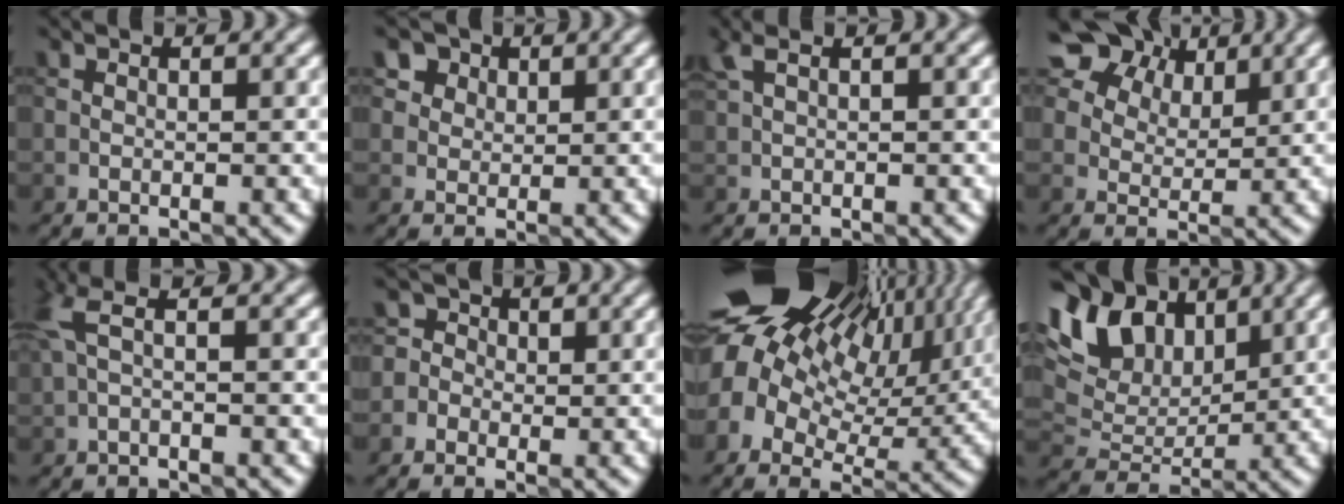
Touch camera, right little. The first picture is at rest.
{"total": 7.0, "force": [4.1, 4.9, 2.9], "torque": [-0.061, 0.008, 0.062]}
{"total": 1.8, "force": [1.3, 0.3, 1.2], "torque": [-0.036, 0.007, 0.028]}
{"total": 10.2, "force": [7.0, 5.8, 4.7], "torque": [-0.110, 0.010, 0.129]}
{"total": 2.5, "force": [0.6, 0.3, 2.5], "torque": [-0.061, 0.009, 0.009]}
{"total": 3.7, "force": [-0.7, 3.5, 1.0], "torque": [0.001, 0.029, -0.043]}
{"total": 19.7, "force": [7.6, 13.2, 12.6], "torque": [-0.258, 0.037, 0.137]}
{"total": 9.6, "force": [5.0, 5.6, 5.9], "torque": [-0.135, 0.017, 0.084]}